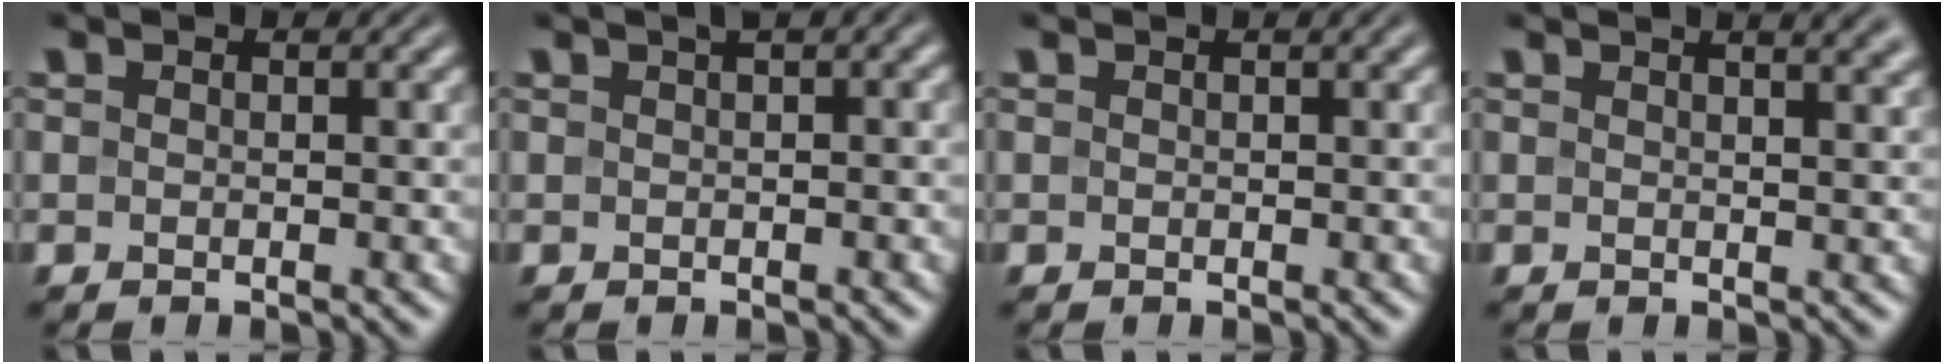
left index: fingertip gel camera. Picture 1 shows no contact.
{"total": 2.7, "force": [0.9, 0.9, 2.3], "torque": [-0.018, 0.012, 0.010]}
{"total": 1.0, "force": [0.4, 0.3, 0.8], "torque": [-0.009, 0.006, 0.003]}
{"total": 5.6, "force": [3.5, 2.5, 3.7], "torque": [-0.015, 0.038, 0.008]}